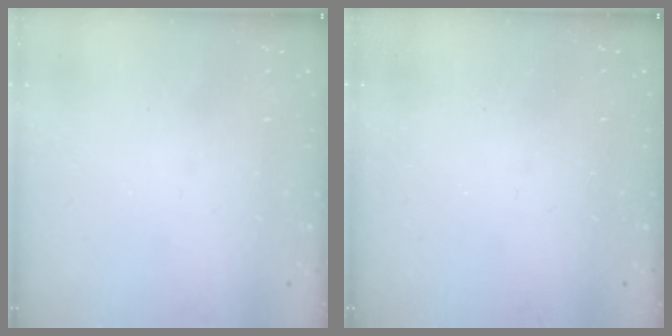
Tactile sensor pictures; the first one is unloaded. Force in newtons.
{"total": 0.0}